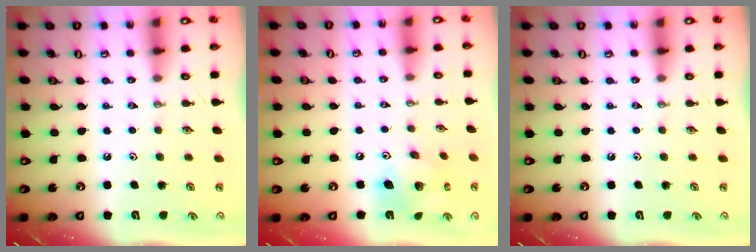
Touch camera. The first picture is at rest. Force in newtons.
{"total": 11.7, "press": 11.6, "slide": 1.0}
{"total": 0.0}